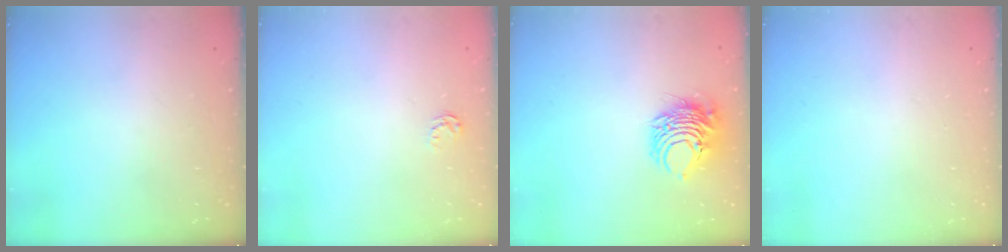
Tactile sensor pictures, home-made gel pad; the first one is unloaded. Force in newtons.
{"total": 2.6, "press": 2.6, "slide": 0.4}
{"total": 8.3, "press": 8.2, "slide": 1.2}
{"total": 0.0}